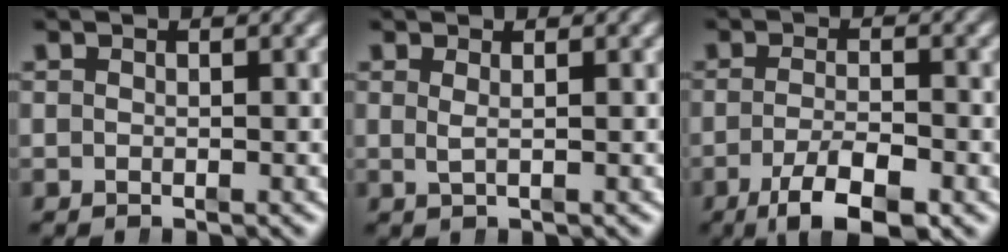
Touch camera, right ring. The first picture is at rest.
{"total": 1.1, "force": [0.4, -0.7, 0.8], "torque": [-0.015, -0.009, 0.015]}
{"total": 6.3, "force": [-3.9, 1.8, 4.6], "torque": [-0.072, -0.023, -0.052]}